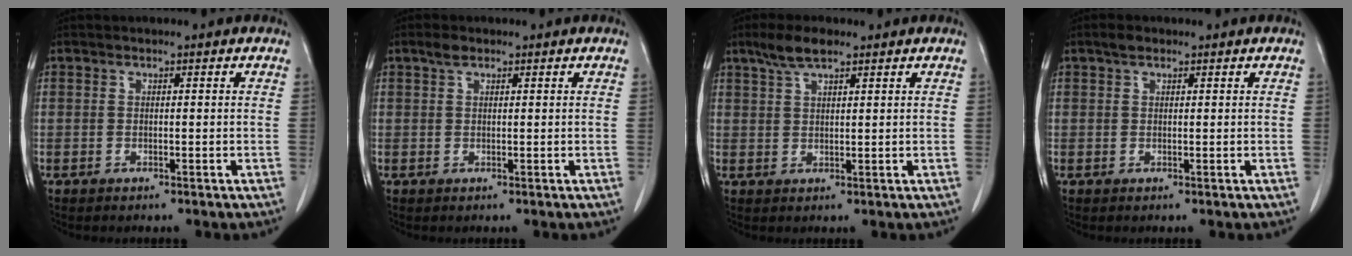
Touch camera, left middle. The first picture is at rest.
{"total": 1.4, "force": [1.0, 0.6, 0.8], "torque": [-0.019, 0.005, 0.018]}
{"total": 4.4, "force": [3.2, 1.0, 2.9], "torque": [-0.066, 0.009, 0.064]}
{"total": 1.3, "force": [1.0, 0.6, 0.7], "torque": [-0.017, 0.007, 0.016]}